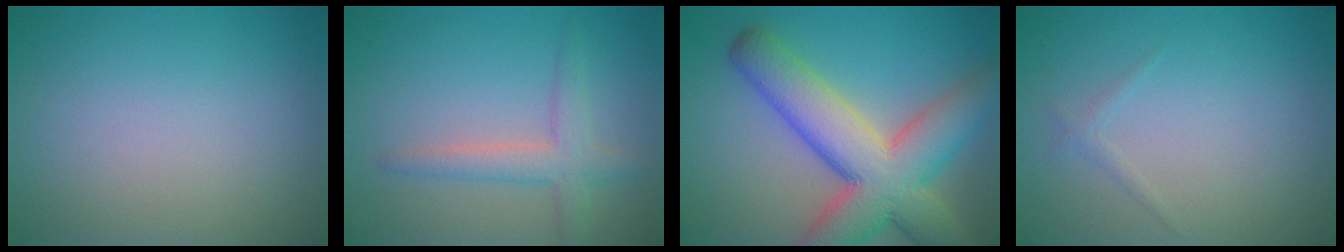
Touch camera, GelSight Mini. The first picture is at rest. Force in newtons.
{"total": 3.0, "press": 3.0, "slide": 0.1}
{"total": 10.9, "press": 10.9, "slide": 0.6}
{"total": 0.7, "press": 0.7, "slide": 0.0}